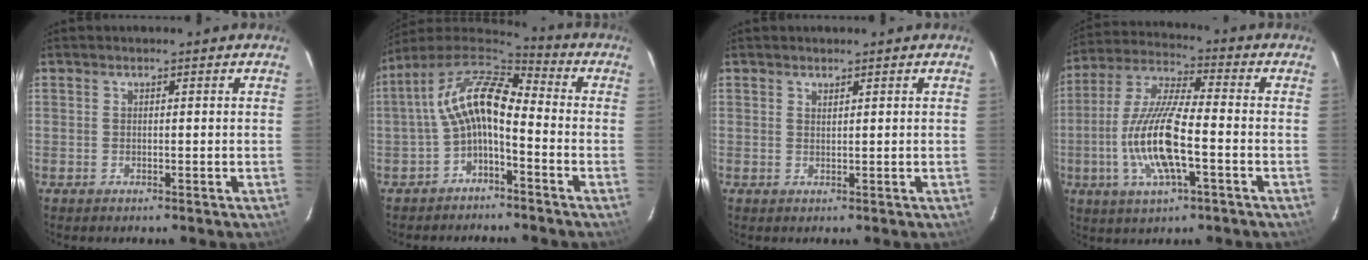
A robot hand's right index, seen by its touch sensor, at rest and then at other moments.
{"total": 11.4, "force": [-2.4, 5.0, 10.0], "torque": [-0.203, 0.021, -0.050]}
{"total": 0.7, "force": [0.7, 0.0, 0.2], "torque": [-0.003, 0.001, 0.014]}
{"total": 14.7, "force": [-3.9, 3.5, 13.7], "torque": [-0.285, -0.004, -0.078]}